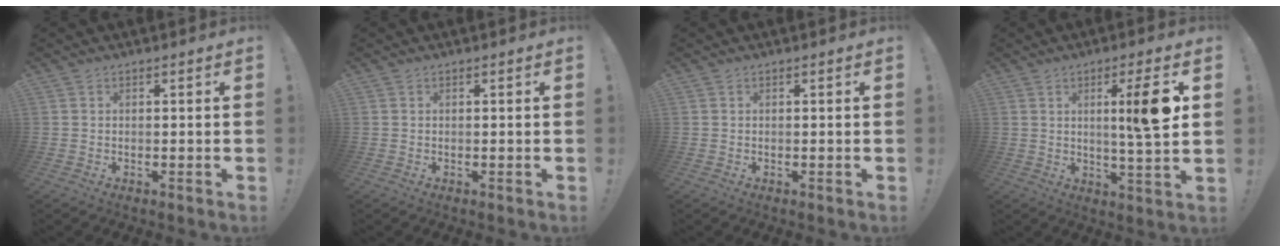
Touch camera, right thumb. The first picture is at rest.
{"total": 0.0}
{"total": 0.0}
{"total": 11.1, "force": [2.3, 0.1, 10.9], "torque": [-0.157, -0.015, 0.020]}